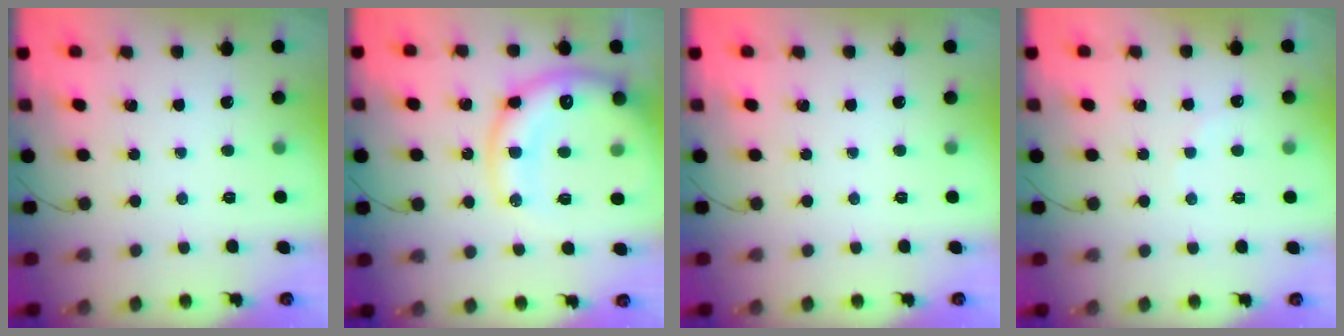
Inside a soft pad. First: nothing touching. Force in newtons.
{"total": 18.4, "press": 18.2, "slide": 2.7}
{"total": 0.0}
{"total": 4.7, "press": 4.6, "slide": 0.9}